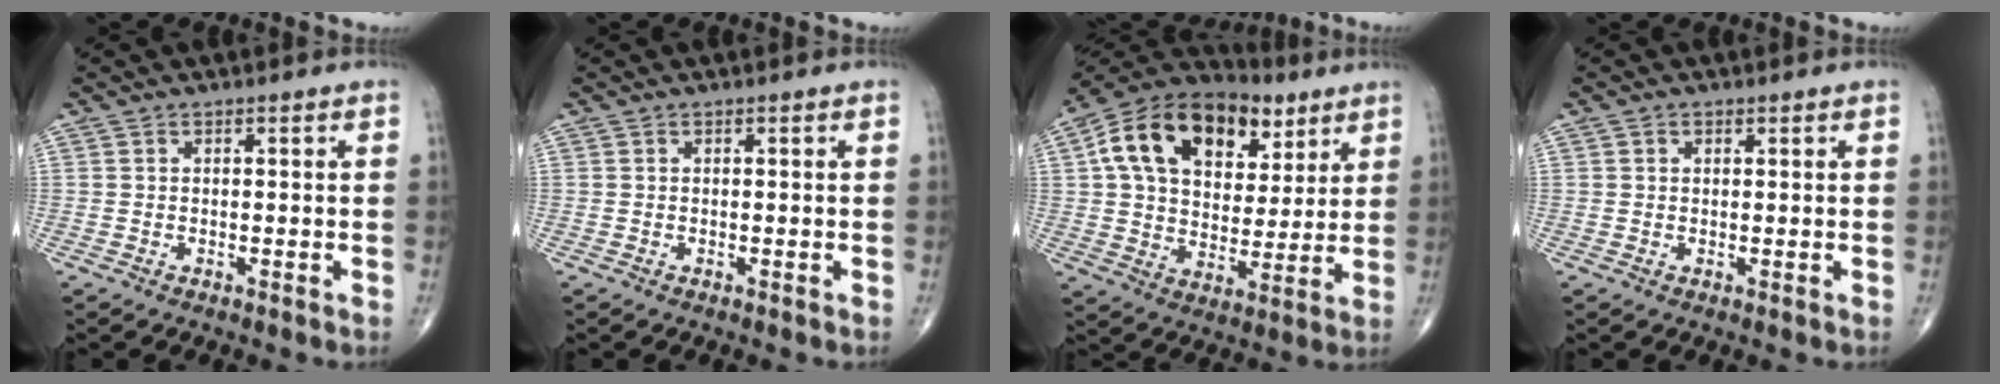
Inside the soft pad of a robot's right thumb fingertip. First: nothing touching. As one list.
[{"total": 0.0}, {"total": 22.6, "force": [8.8, 14.7, 14.7], "torque": [-0.223, 0.004, 0.141]}, {"total": 0.8, "force": [0.4, 0.7, 0.2], "torque": [0.001, -0.002, 0.005]}]